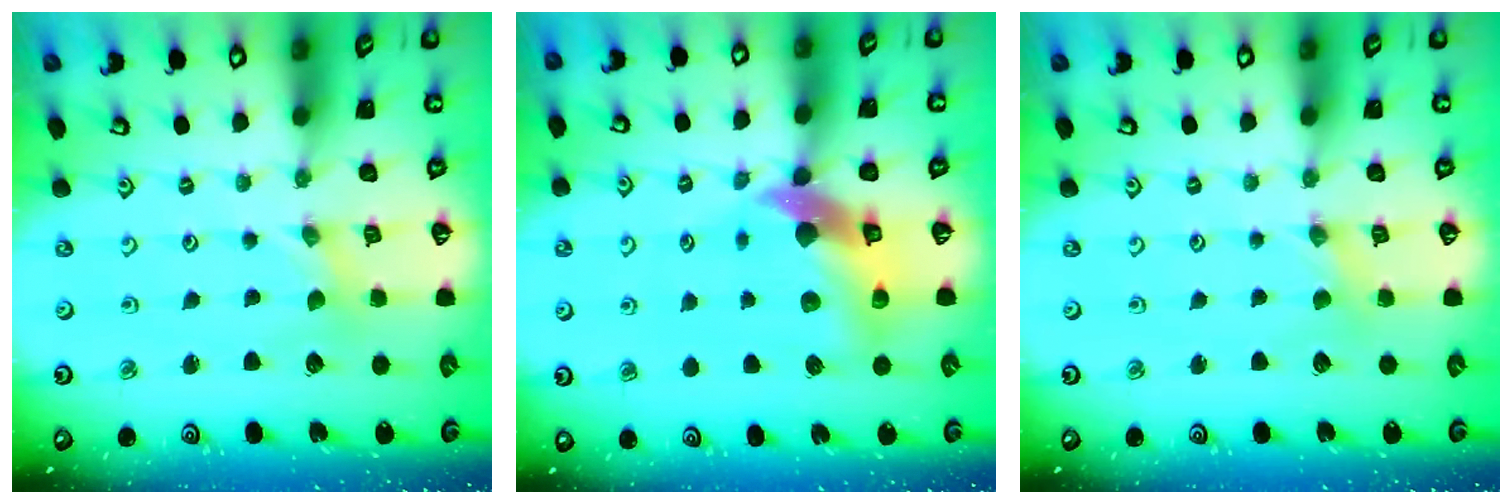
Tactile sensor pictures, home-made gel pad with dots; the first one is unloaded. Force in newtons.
{"total": 12.2, "press": 12.0, "slide": 1.9}
{"total": 1.8, "press": 1.8, "slide": 0.3}